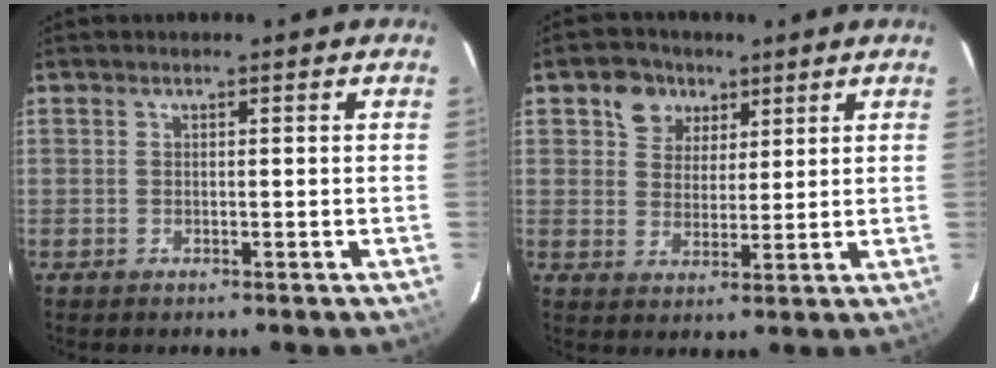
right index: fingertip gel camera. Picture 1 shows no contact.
{"total": 6.5, "force": [3.3, 5.3, 1.7], "torque": [-0.027, 0.014, 0.057]}